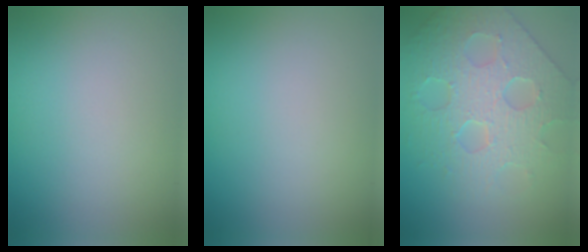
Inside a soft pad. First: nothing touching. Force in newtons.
{"total": 0.0}
{"total": 5.3, "press": 4.9, "slide": 2.0}